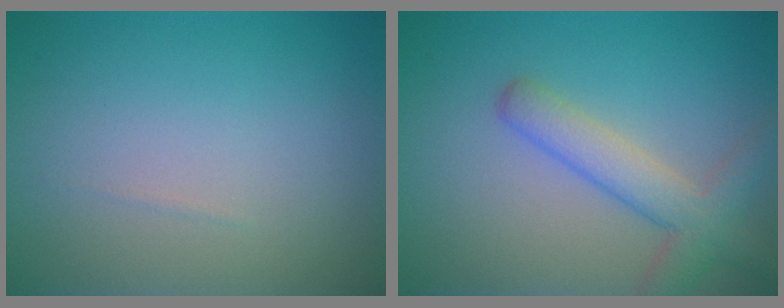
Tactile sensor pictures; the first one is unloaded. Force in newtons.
{"total": 4.2, "press": 4.2, "slide": 0.2}